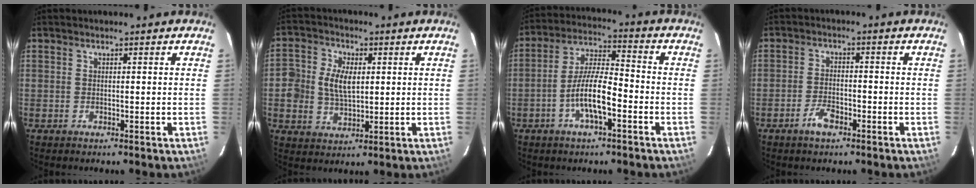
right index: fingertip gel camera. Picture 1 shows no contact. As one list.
[{"total": 8.2, "force": [0.7, 5.7, 5.9], "torque": [-0.120, 0.014, 0.014]}, {"total": 9.8, "force": [-3.8, 2.5, 8.7], "torque": [-0.175, 0.006, -0.072]}, {"total": 4.3, "force": [-2.6, 1.9, 2.8], "torque": [-0.061, 0.001, -0.047]}]